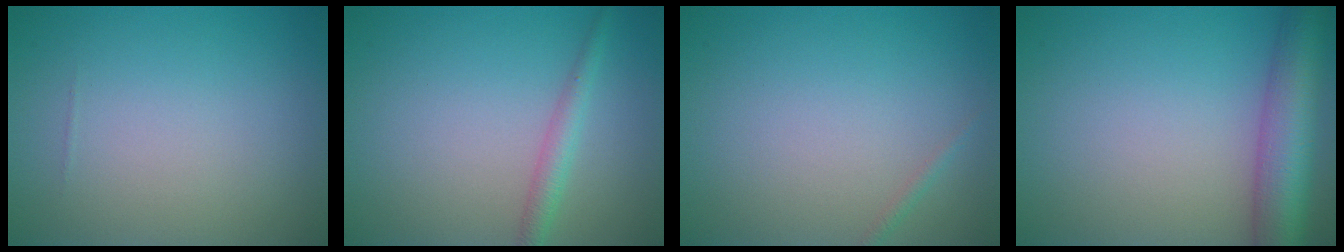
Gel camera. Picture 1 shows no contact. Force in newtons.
{"total": 1.9, "press": 1.9, "slide": 0.0}
{"total": 0.6, "press": 0.6, "slide": 0.0}
{"total": 7.4, "press": 7.4, "slide": 0.3}